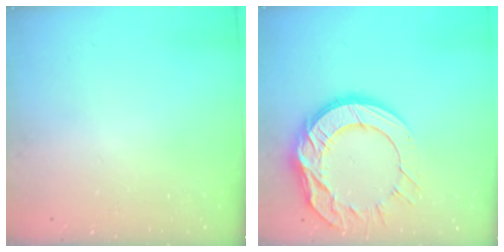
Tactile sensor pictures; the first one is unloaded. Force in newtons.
{"total": 17.2, "press": 17.1, "slide": 1.4}